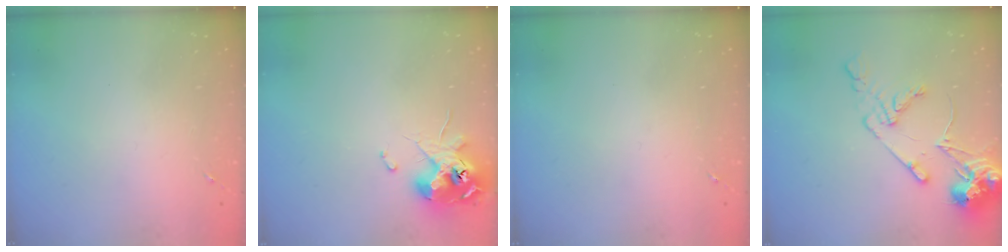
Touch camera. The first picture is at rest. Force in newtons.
{"total": 11.9, "press": 11.8, "slide": 1.2}
{"total": 0.0}
{"total": 13.7, "press": 13.5, "slide": 2.3}